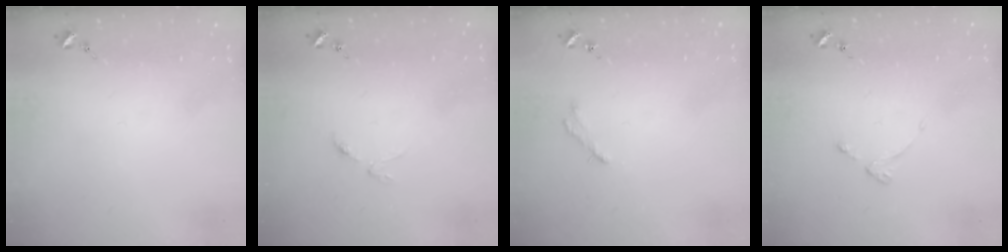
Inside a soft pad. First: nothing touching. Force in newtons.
{"total": 3.1, "press": 3.0, "slide": 0.4}
{"total": 2.5, "press": 2.5, "slide": 0.2}
{"total": 2.7, "press": 2.6, "slide": 0.5}